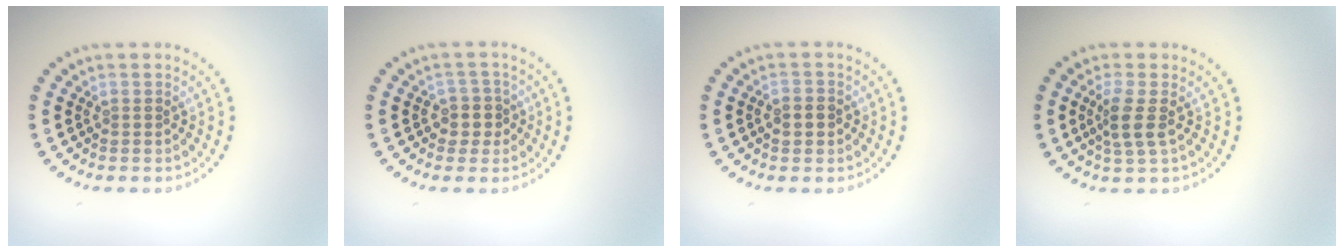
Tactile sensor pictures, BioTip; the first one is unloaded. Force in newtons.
{"total": 2.0, "press": 1.7, "slide": 1.1}
{"total": 1.7, "press": 1.7, "slide": 0.4}
{"total": 2.4, "press": 1.9, "slide": 1.5}